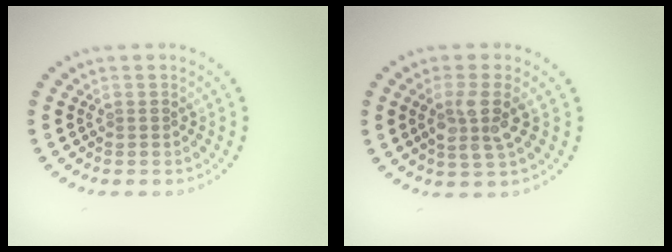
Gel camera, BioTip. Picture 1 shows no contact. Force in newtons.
{"total": 3.0, "press": 2.7, "slide": 1.3}